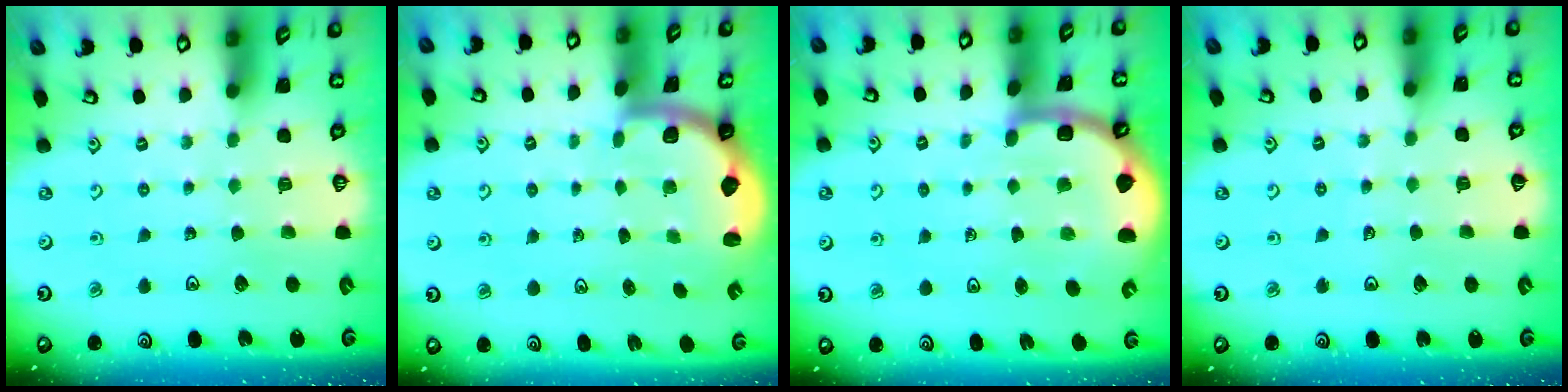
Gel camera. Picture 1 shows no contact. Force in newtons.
{"total": 1.9, "press": 1.8, "slide": 0.5}
{"total": 6.3, "press": 6.0, "slide": 1.9}
{"total": 1.9, "press": 1.9, "slide": 0.2}